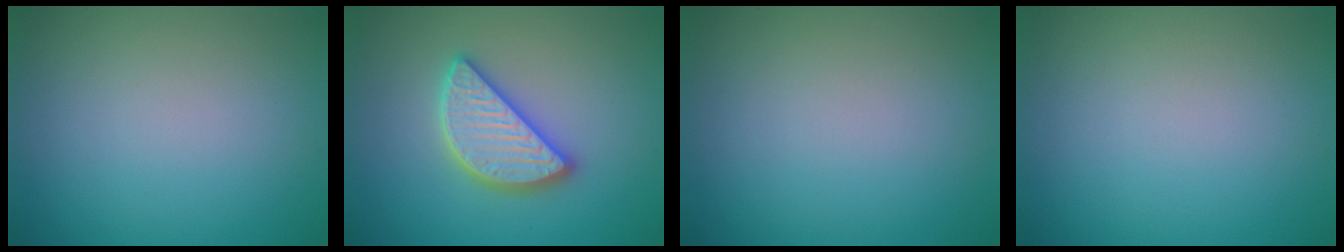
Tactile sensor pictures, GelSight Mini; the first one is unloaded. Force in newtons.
{"total": 4.5, "press": 4.5, "slide": 0.4}
{"total": 0.0}
{"total": 0.0}